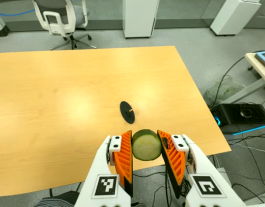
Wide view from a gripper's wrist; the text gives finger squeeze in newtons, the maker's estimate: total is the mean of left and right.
{"total": 9.9, "left": 9.2, "right": 10.5}